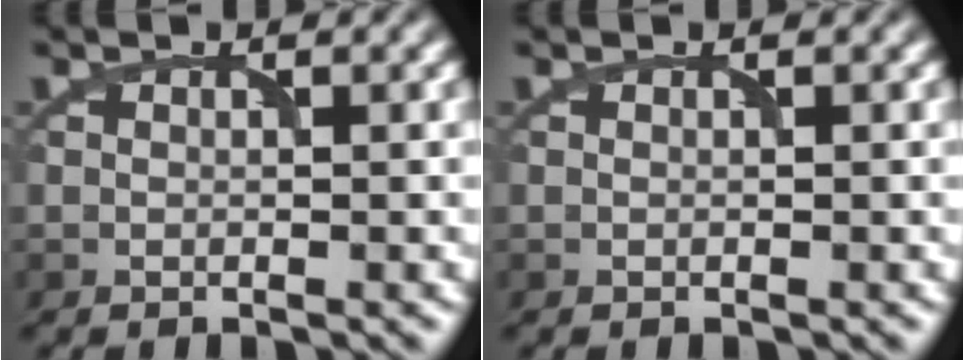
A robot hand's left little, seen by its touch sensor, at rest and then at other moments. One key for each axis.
{"total": 0.0}